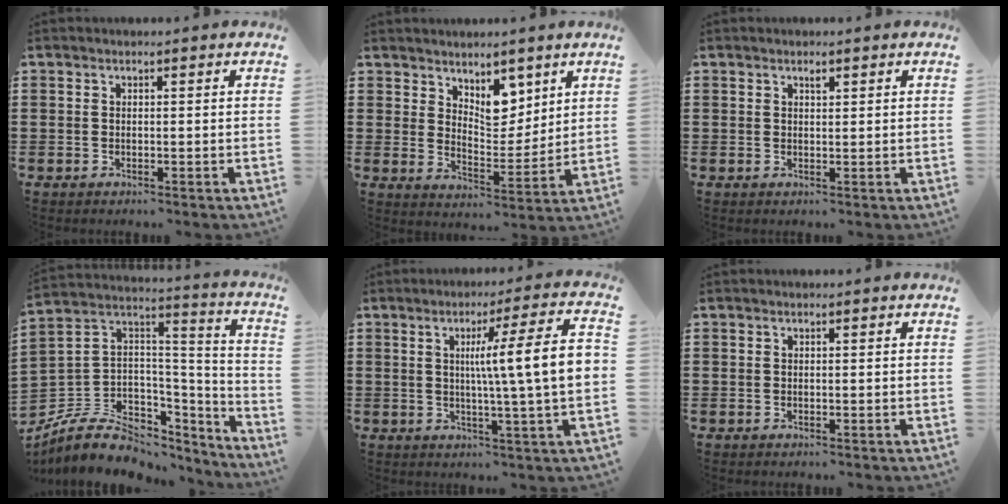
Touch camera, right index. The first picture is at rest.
{"total": 6.6, "force": [4.8, 3.7, 2.7], "torque": [-0.056, -0.015, 0.085]}
{"total": 0.9, "force": [0.6, 0.3, 0.6], "torque": [-0.012, 0.001, 0.010]}
{"total": 9.7, "force": [-5.2, 7.4, 3.4], "torque": [-0.084, 0.011, -0.088]}
{"total": 11.3, "force": [1.1, 0.2, 11.3], "torque": [-0.188, -0.007, 0.009]}
{"total": 0.0}